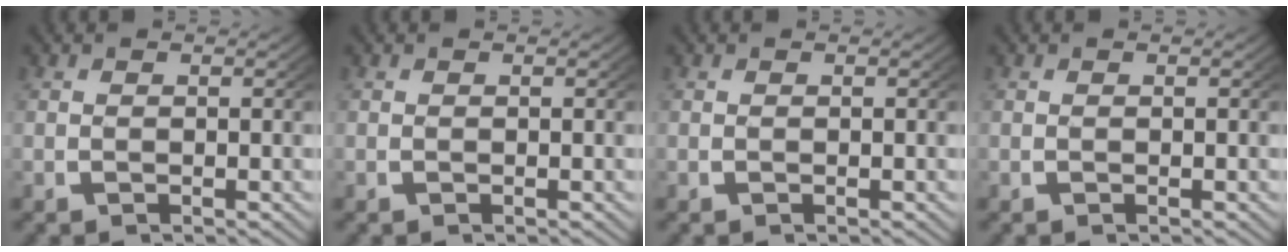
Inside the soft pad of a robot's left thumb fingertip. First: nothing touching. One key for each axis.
{"total": 0.0}
{"total": 0.0}
{"total": 0.0}